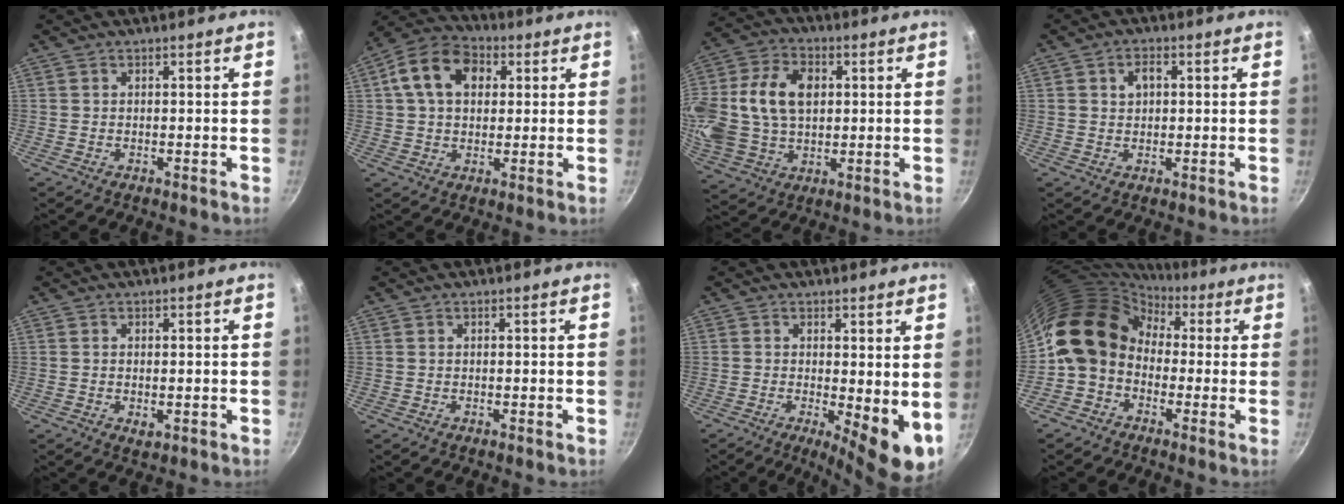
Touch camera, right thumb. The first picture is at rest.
{"total": 12.7, "force": [3.4, 9.1, 8.1], "torque": [-0.118, 0.017, 0.040]}
{"total": 21.5, "force": [3.1, 15.3, 14.8], "torque": [-0.302, 0.016, 0.057]}
{"total": 3.3, "force": [0.8, 2.4, 2.2], "torque": [-0.019, 0.008, 0.013]}
{"total": 1.9, "force": [-0.2, 1.0, 1.6], "torque": [-0.025, -0.005, -0.002]}
{"total": 0.0}
{"total": 9.0, "force": [-0.4, 3.0, 8.4], "torque": [-0.100, -0.014, 0.001]}
{"total": 14.0, "force": [0.4, 11.3, 8.2], "torque": [-0.113, 0.037, -0.020]}